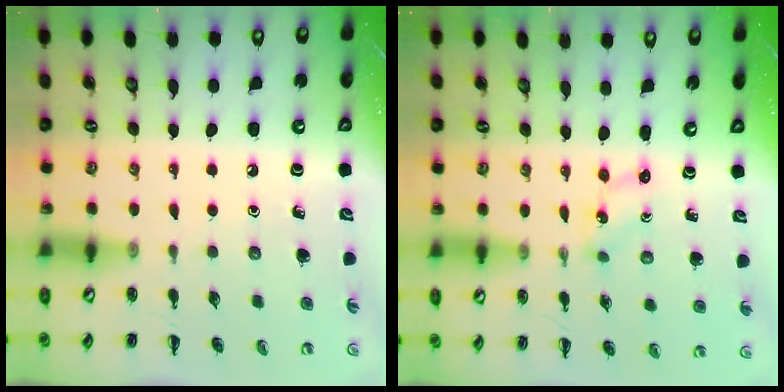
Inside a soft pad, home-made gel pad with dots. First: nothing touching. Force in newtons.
{"total": 0.8, "press": 0.8, "slide": 0.3}